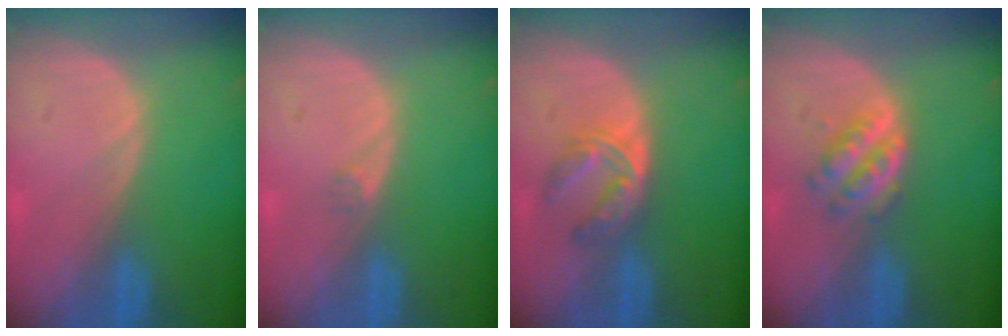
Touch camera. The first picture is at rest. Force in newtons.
{"total": 0.8, "press": 0.7, "slide": 0.4}
{"total": 5.9, "press": 4.8, "slide": 3.5}
{"total": 4.4, "press": 4.1, "slide": 1.5}